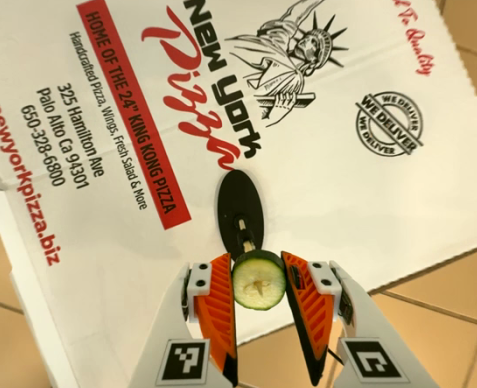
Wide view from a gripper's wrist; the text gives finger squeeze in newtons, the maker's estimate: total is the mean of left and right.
{"total": 8.1, "left": 8.6, "right": 7.6}